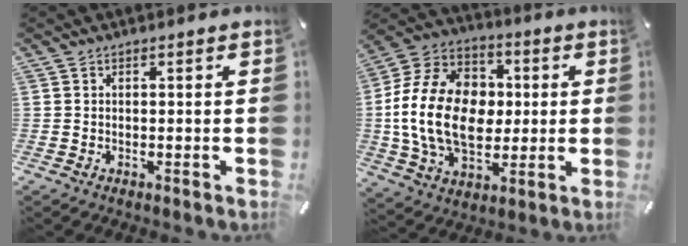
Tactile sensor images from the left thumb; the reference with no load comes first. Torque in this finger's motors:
{"motor_torque": [1.08, 1.22, 2.48, 0.29, 0.29]}